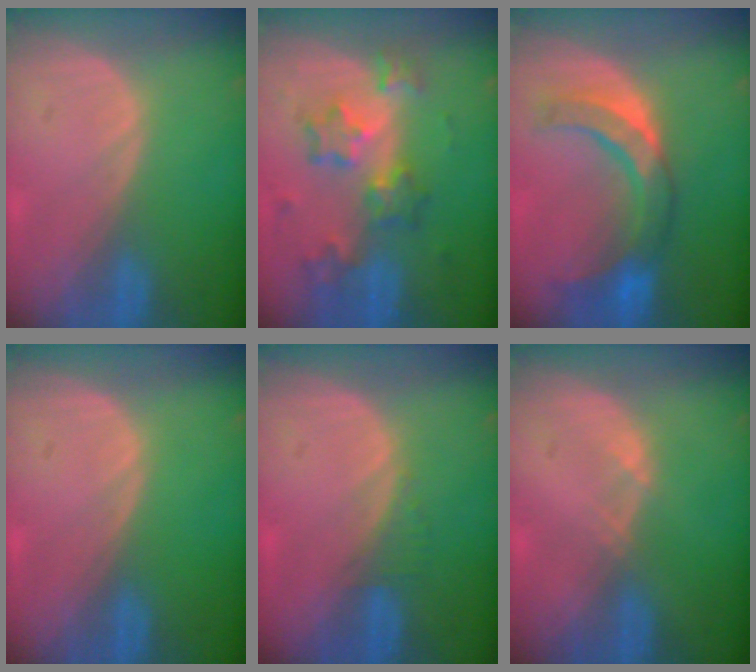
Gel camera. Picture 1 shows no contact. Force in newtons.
{"total": 8.3, "press": 7.3, "slide": 4.1}
{"total": 8.2, "press": 8.2, "slide": 0.6}
{"total": 0.0}
{"total": 1.3, "press": 1.2, "slide": 0.4}
{"total": 0.8, "press": 0.8, "slide": 0.1}